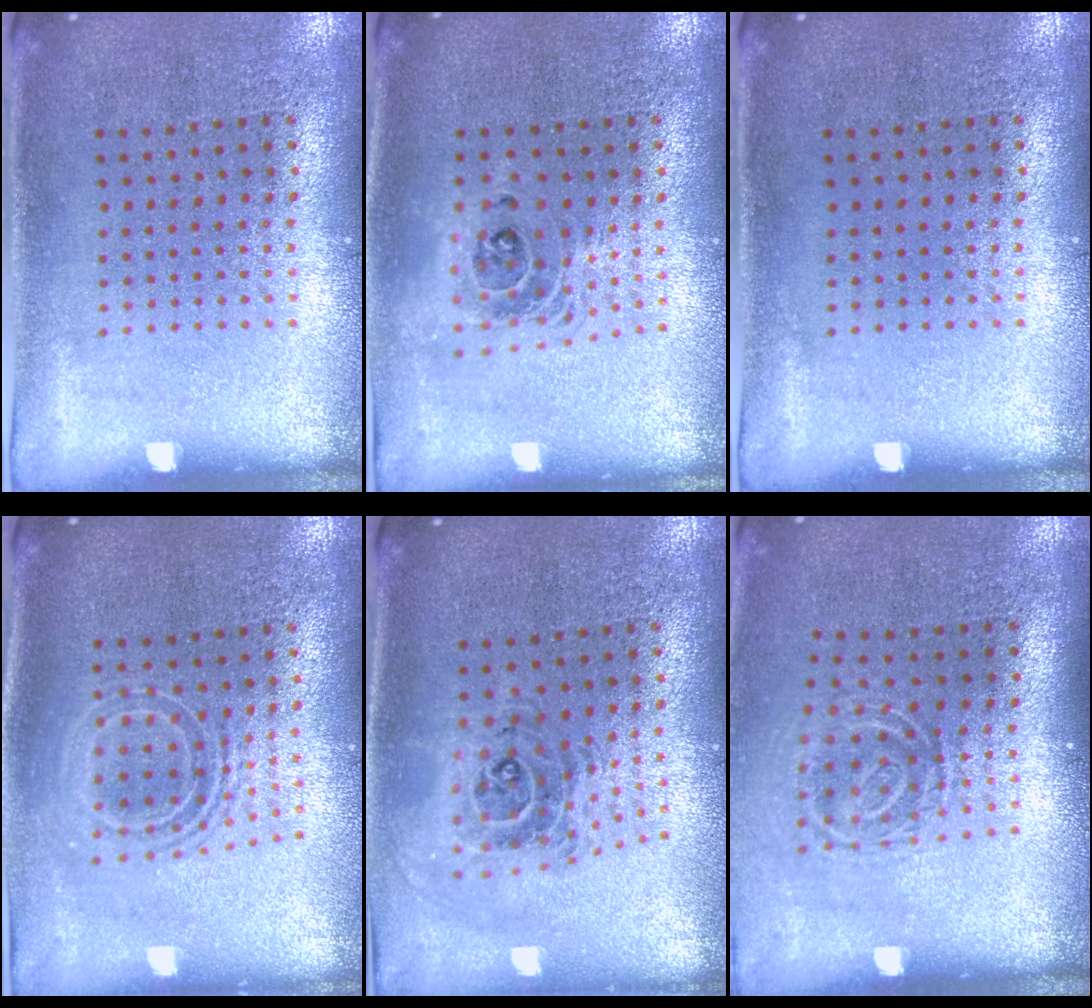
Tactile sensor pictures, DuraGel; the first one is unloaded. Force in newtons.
{"total": 1.5, "press": 1.3, "slide": 0.9}
{"total": 0.0}
{"total": 1.7, "press": 1.4, "slide": 1.1}
{"total": 1.0, "press": 1.0, "slide": 0.3}
{"total": 1.6, "press": 1.1, "slide": 1.2}